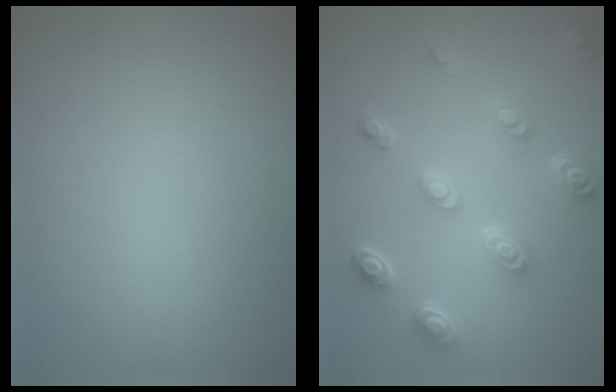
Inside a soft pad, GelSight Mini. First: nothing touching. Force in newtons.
{"total": 5.1, "press": 3.9, "slide": 3.2}